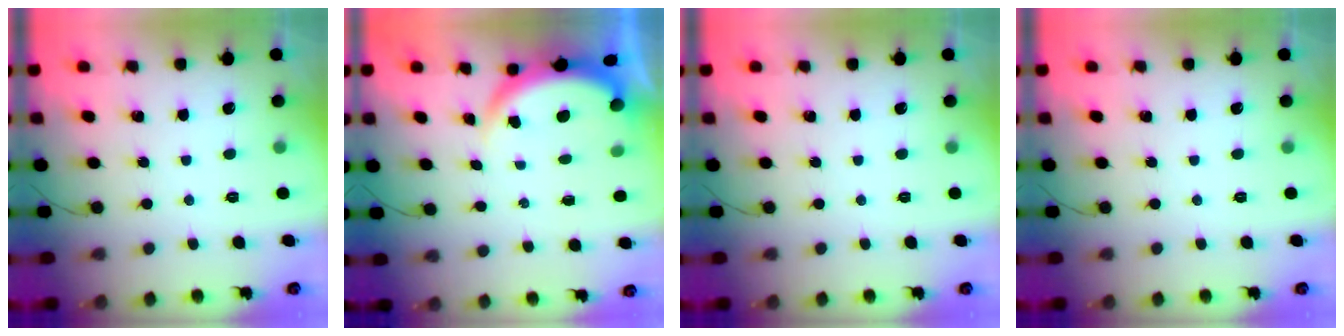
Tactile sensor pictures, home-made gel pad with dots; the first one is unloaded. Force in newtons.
{"total": 3.9, "press": 3.9, "slide": 0.2}
{"total": 0.0}
{"total": 0.0}